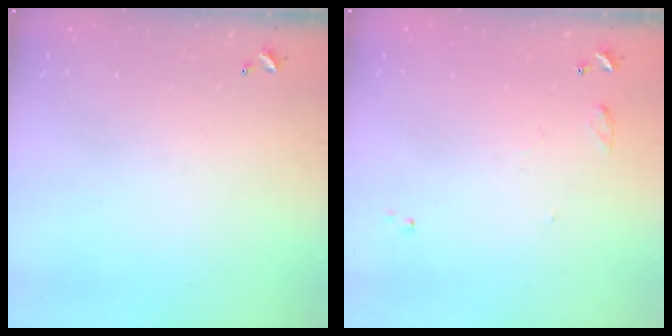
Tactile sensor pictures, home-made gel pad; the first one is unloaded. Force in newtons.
{"total": 6.2, "press": 6.2, "slide": 0.6}